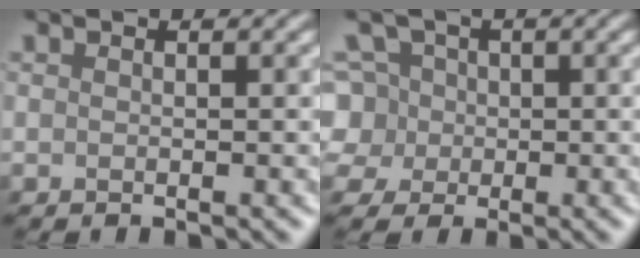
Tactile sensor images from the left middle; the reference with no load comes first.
{"total": 6.7, "force": [-1.3, 6.4, 1.6], "torque": [-0.048, 0.028, -0.046]}